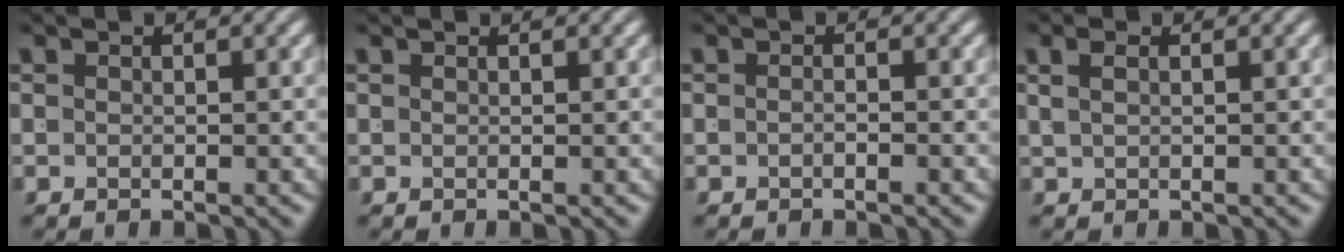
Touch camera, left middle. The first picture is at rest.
{"total": 0.6, "force": [0.3, -0.4, -0.1], "torque": [0.008, 0.001, 0.006]}
{"total": 0.6, "force": [-0.4, -0.1, 0.4], "torque": [-0.007, 0.001, -0.010]}
{"total": 1.0, "force": [0.5, -0.5, 0.7], "torque": [-0.005, 0.003, 0.015]}